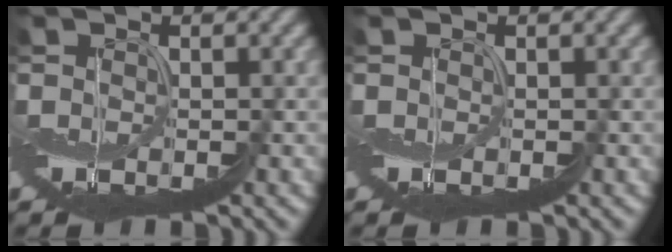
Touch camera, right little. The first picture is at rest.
{"total": 0.0}